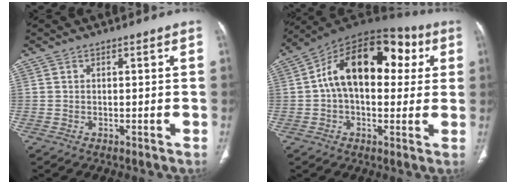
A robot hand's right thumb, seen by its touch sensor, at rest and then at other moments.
{"total": 20.0, "force": [4.0, 12.1, 15.5], "torque": [-0.205, 0.038, 0.049]}